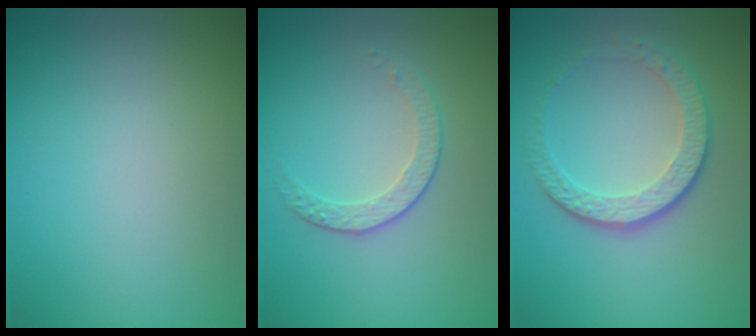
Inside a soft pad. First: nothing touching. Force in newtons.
{"total": 1.8, "press": 1.3, "slide": 1.3}
{"total": 4.3, "press": 3.0, "slide": 3.1}